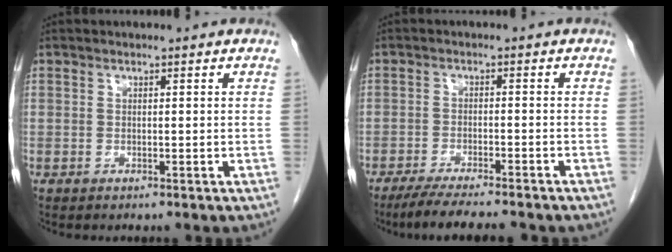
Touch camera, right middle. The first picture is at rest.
{"total": 9.9, "force": [-8.5, 0.9, 5.2], "torque": [-0.075, -0.021, -0.128]}